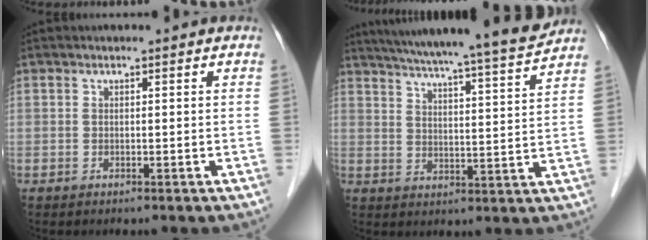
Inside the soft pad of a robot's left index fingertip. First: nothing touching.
{"total": 17.4, "force": [15.9, -1.1, 7.0], "torque": [-0.117, -0.028, 0.220]}